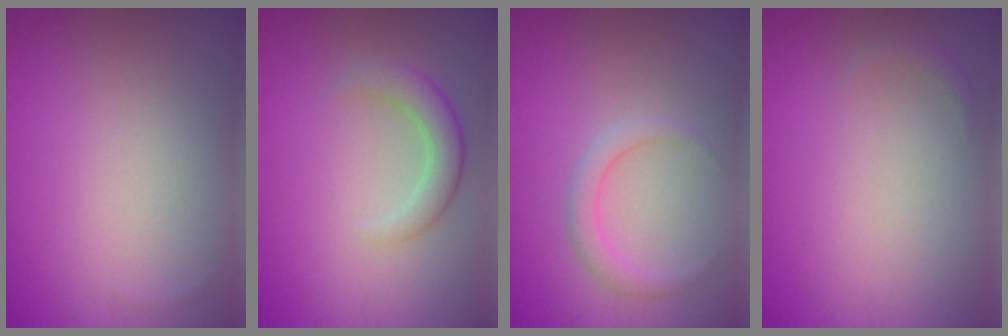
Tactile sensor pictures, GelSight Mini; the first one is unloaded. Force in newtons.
{"total": 3.3, "press": 3.3, "slide": 0.3}
{"total": 2.0, "press": 2.0, "slide": 0.2}
{"total": 0.7, "press": 0.7, "slide": 0.1}